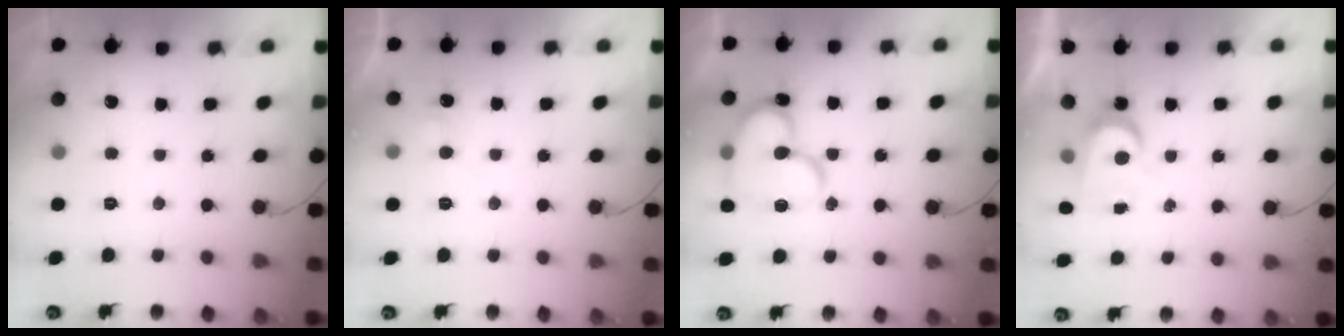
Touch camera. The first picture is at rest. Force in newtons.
{"total": 5.4, "press": 5.4, "slide": 0.6}
{"total": 17.1, "press": 17.1, "slide": 1.4}
{"total": 5.1, "press": 5.0, "slide": 0.5}